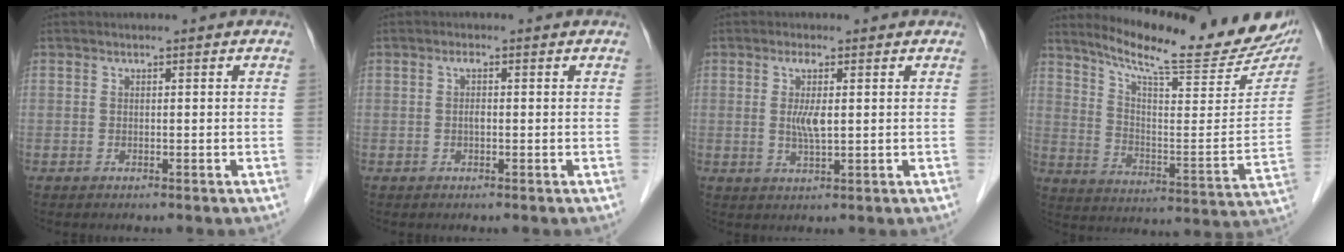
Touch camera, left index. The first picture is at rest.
{"total": 1.1, "force": [-0.1, 0.4, 1.0], "torque": [-0.020, 0.003, -0.002]}
{"total": 3.6, "force": [0.5, 0.6, 3.6], "torque": [-0.072, -0.001, 0.011]}
{"total": 22.2, "force": [19.8, 1.9, 10.0], "torque": [-0.157, -0.070, 0.269]}